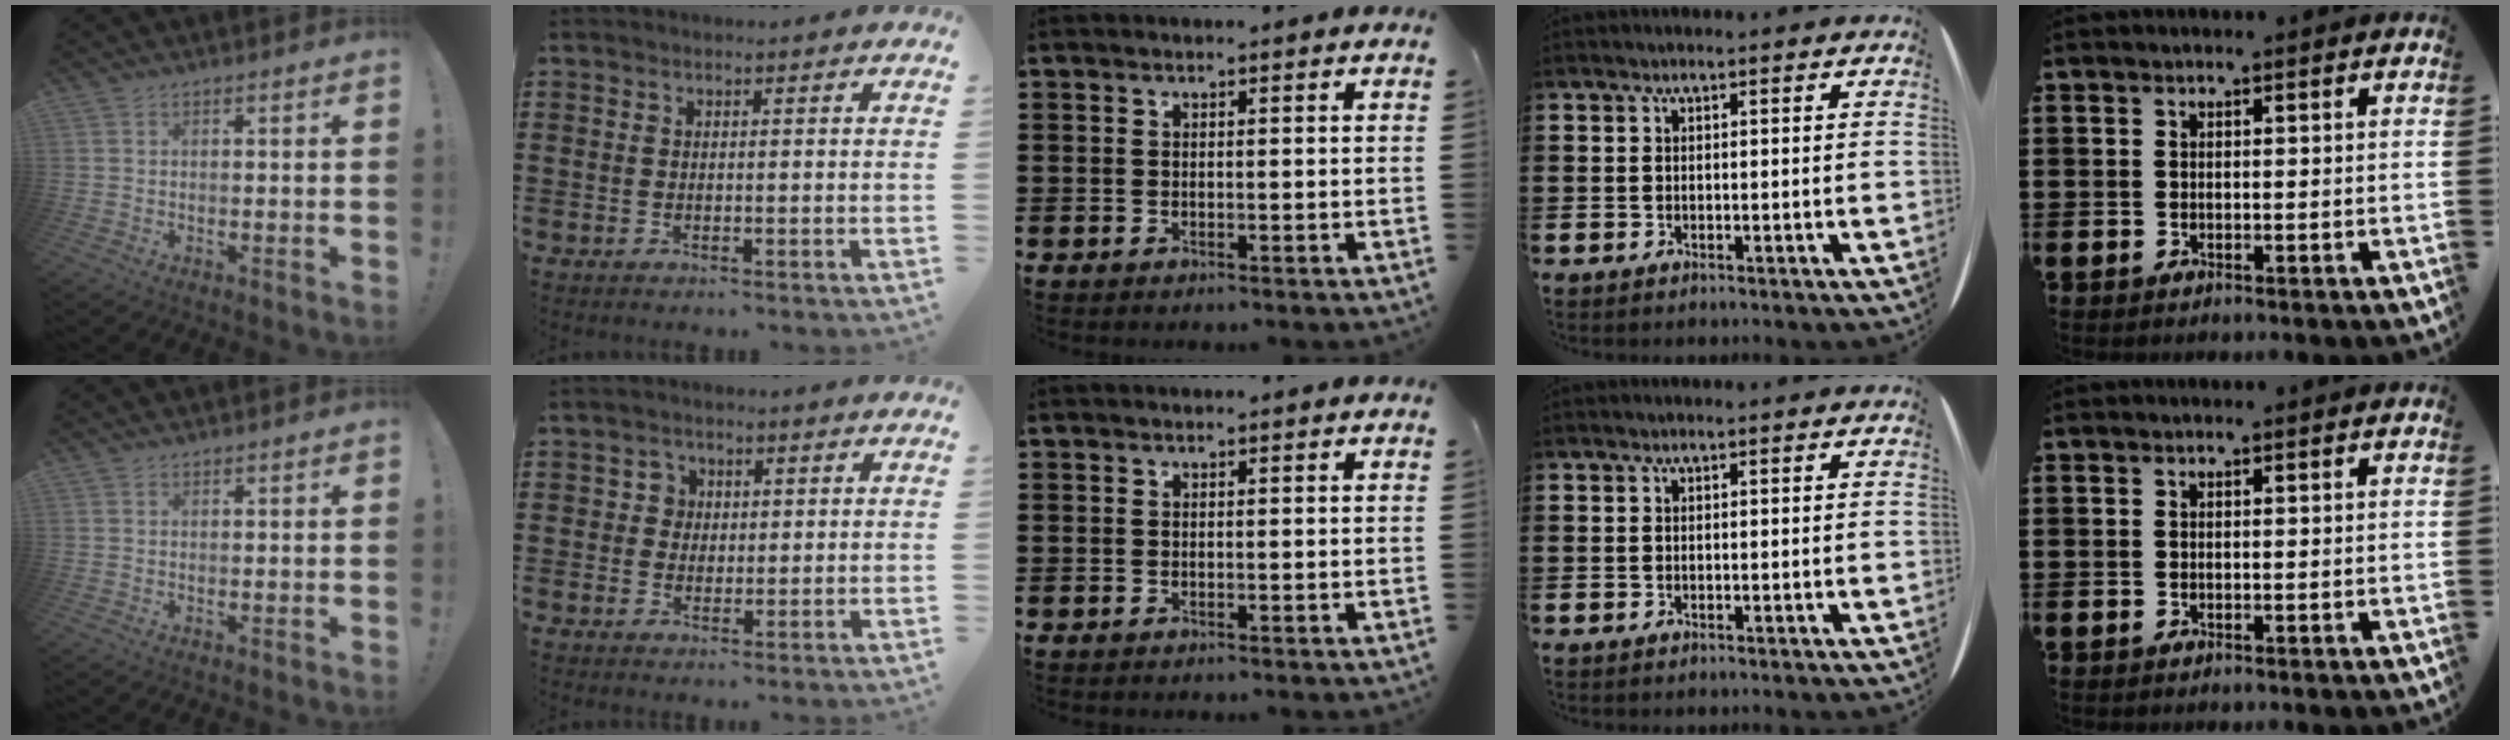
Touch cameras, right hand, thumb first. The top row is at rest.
{"thumb": {"total": 0.6, "force": [0.6, 0.1, -0.1], "torque": [0.002, 0.000, 0.012]}, "index": {"total": 2.6, "force": [0.5, 2.4, 0.9], "torque": [-0.028, 0.010, 0.005]}}